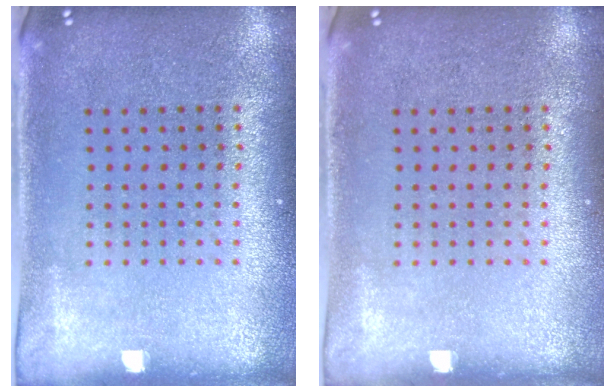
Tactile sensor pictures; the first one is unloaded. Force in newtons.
{"total": 0.0}